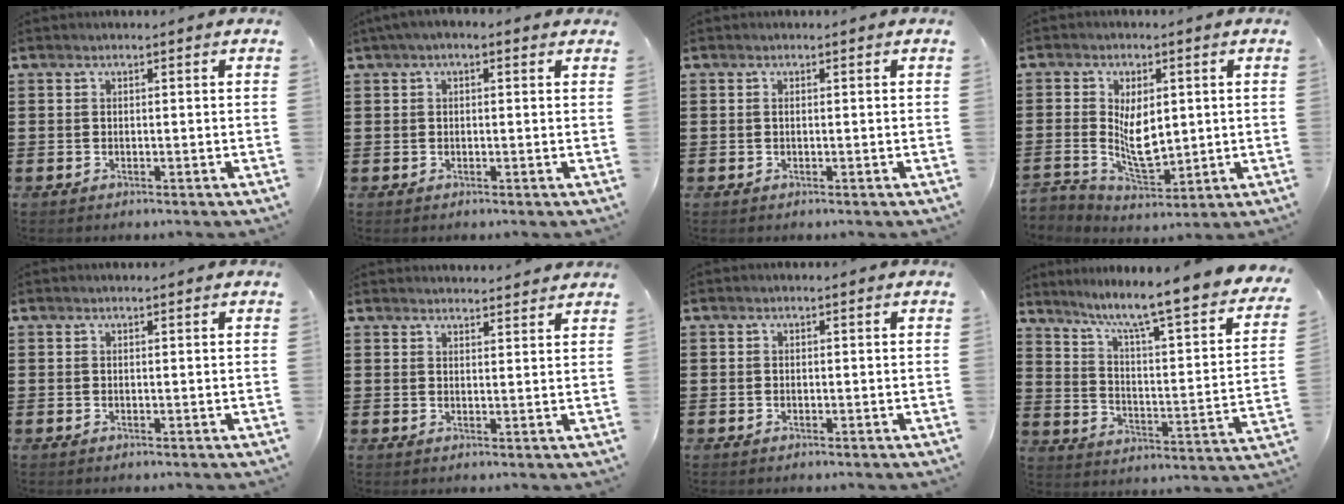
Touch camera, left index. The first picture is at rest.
{"total": 1.5, "force": [0.2, 0.7, 1.3], "torque": [-0.025, 0.006, 0.003]}
{"total": 0.5, "force": [0.1, 0.1, 0.5], "torque": [-0.011, -0.002, 0.002]}
{"total": 6.0, "force": [0.4, 4.1, 4.4], "torque": [-0.072, 0.004, 0.006]}
{"total": 0.0}
{"total": 2.3, "force": [2.3, 0.0, 0.1], "torque": [-0.008, -0.005, 0.044]}
{"total": 0.0}
{"total": 7.0, "force": [5.5, -0.4, 4.4], "torque": [-0.100, -0.054, 0.077]}